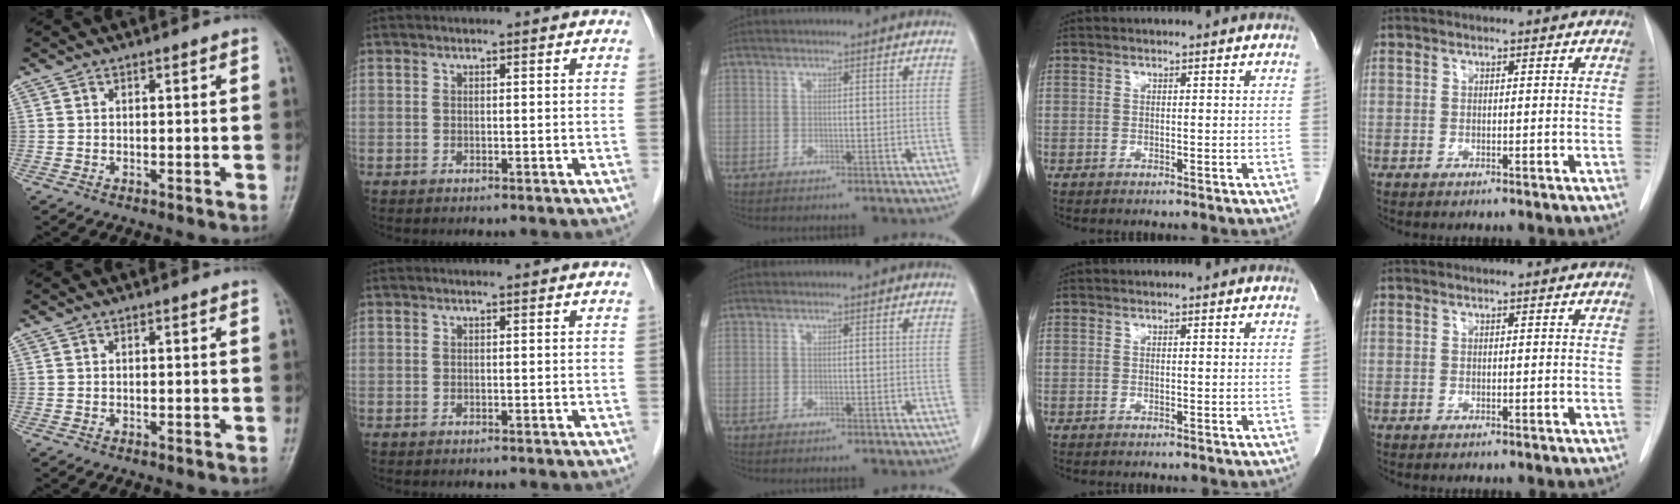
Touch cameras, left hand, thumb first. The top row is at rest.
{}